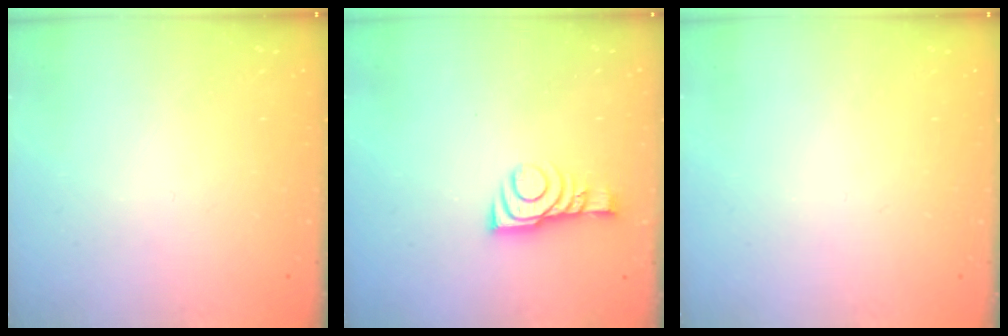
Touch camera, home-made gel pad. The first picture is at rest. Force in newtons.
{"total": 9.1, "press": 9.1, "slide": 0.4}
{"total": 0.0}